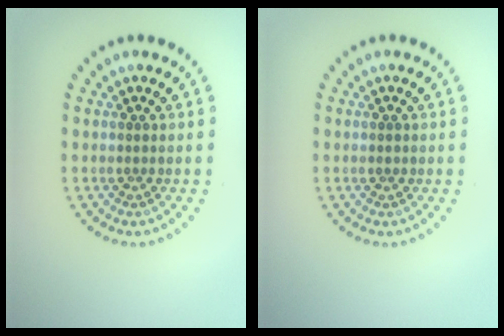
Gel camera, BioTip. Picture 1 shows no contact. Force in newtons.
{"total": 0.5, "press": 0.5, "slide": 0.0}